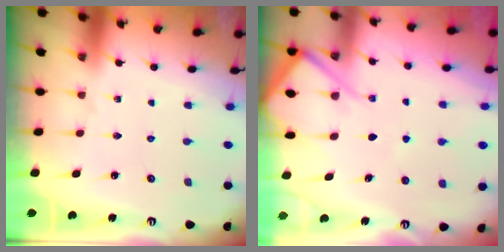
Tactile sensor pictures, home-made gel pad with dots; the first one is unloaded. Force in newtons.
{"total": 7.7, "press": 7.6, "slide": 0.9}